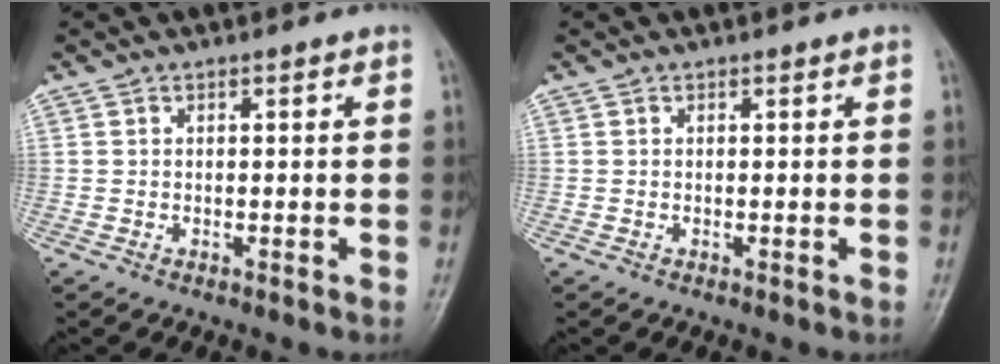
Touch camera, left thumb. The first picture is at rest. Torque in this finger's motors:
{"motor_torque": [0.00, 0.00, -0.12, -0.12, 0.00]}